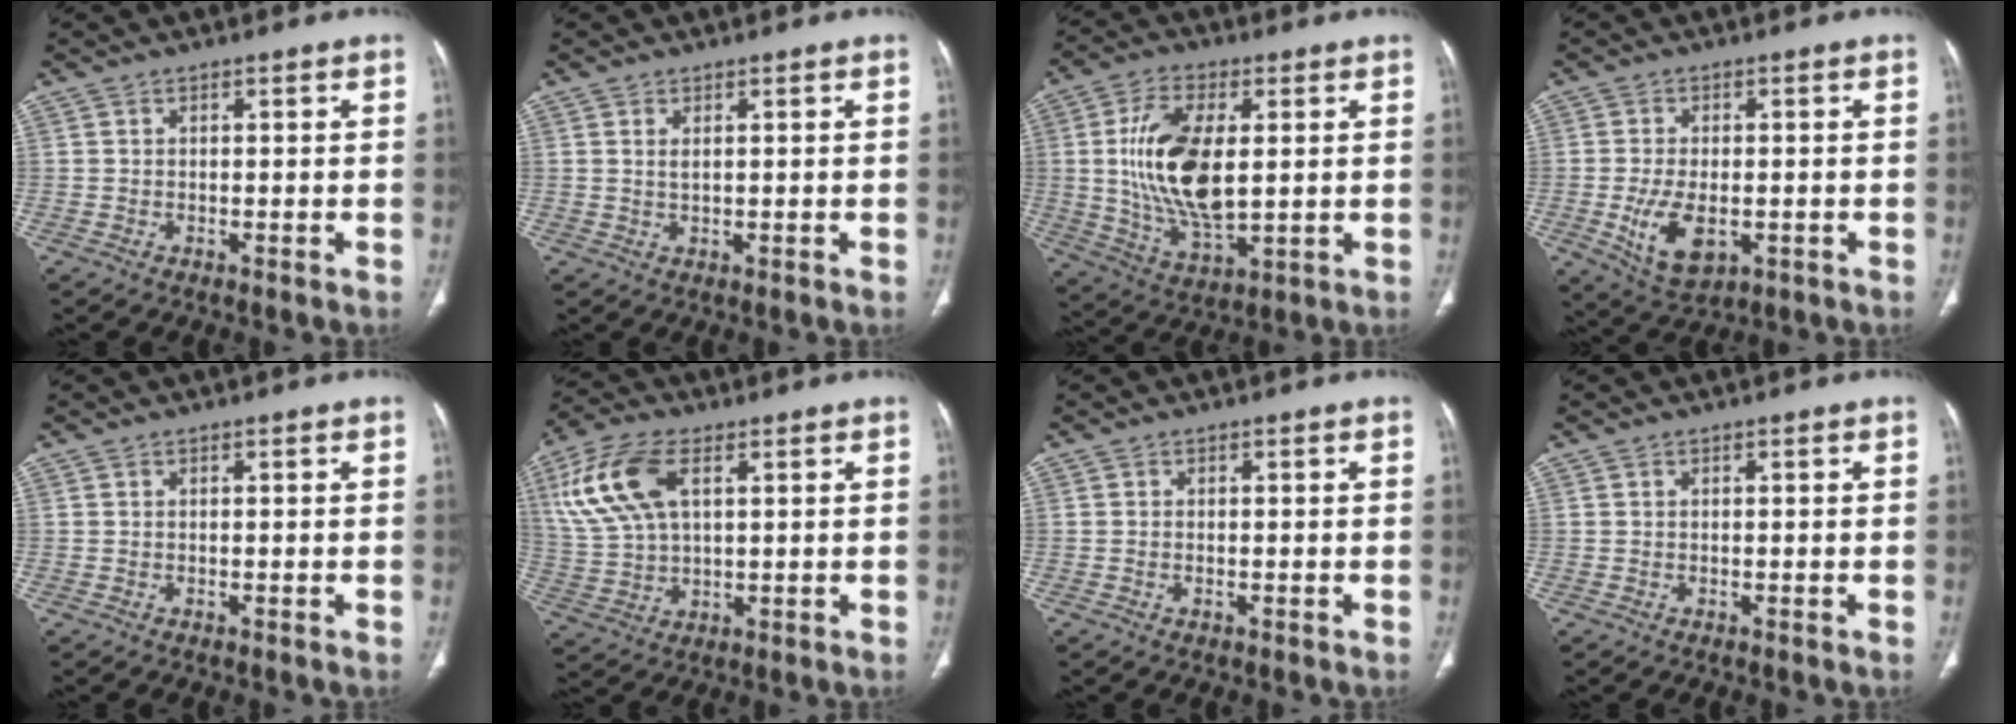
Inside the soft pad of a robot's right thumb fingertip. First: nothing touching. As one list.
[{"total": 1.4, "force": [0.6, 0.5, 1.1], "torque": [-0.023, -0.002, 0.015]}, {"total": 16.5, "force": [1.8, 8.3, 14.1], "torque": [-0.267, -0.015, 0.042]}, {"total": 9.0, "force": [-2.1, 5.0, 7.2], "torque": [-0.131, -0.008, -0.023]}, {"total": 0.0}, {"total": 13.9, "force": [4.9, 7.4, 10.7], "torque": [-0.234, 0.004, 0.100]}, {"total": 0.6, "force": [-0.2, 0.3, 0.4], "torque": [-0.012, 0.003, -0.001]}, {"total": 0.0}]